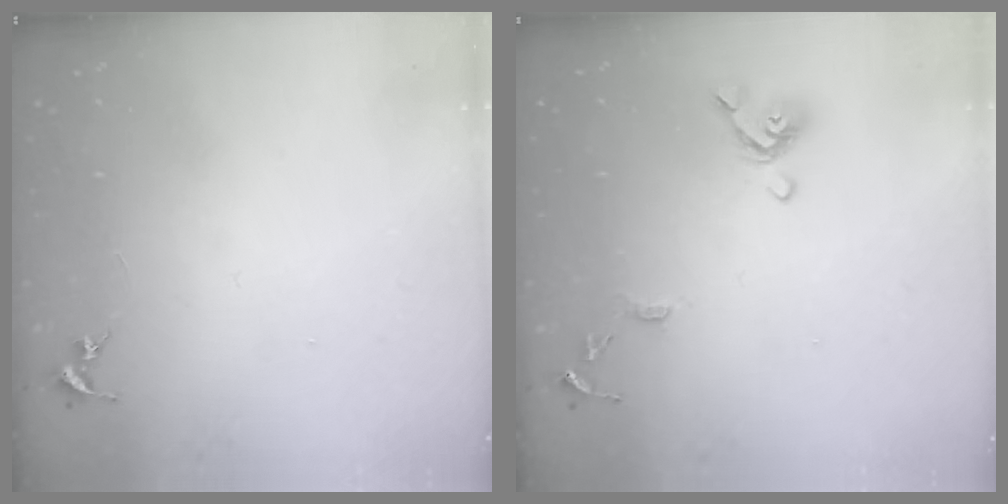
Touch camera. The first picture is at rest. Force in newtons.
{"total": 10.3, "press": 10.2, "slide": 1.3}